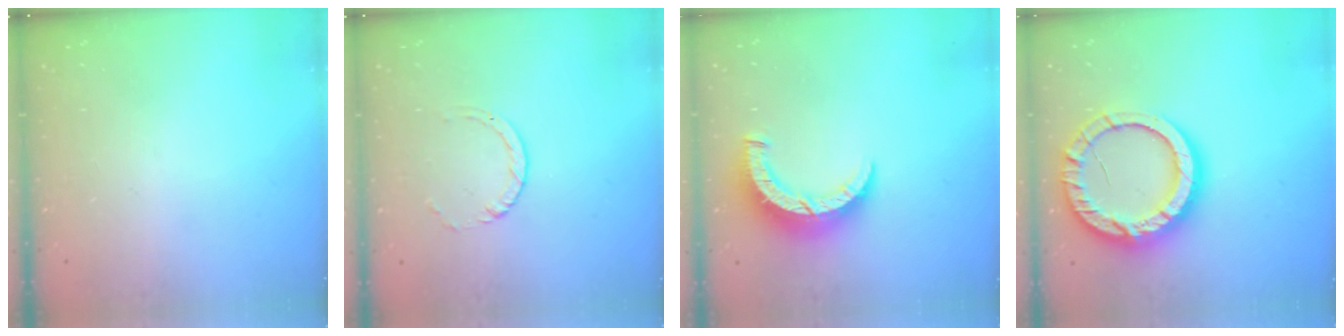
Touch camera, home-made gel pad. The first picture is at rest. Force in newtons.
{"total": 1.0, "press": 1.0, "slide": 0.1}
{"total": 8.4, "press": 8.4, "slide": 0.7}
{"total": 18.3, "press": 18.2, "slide": 1.7}